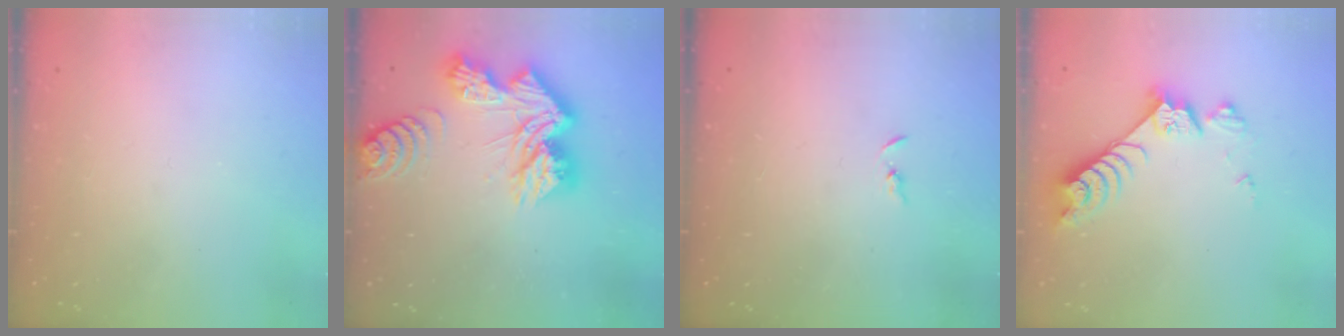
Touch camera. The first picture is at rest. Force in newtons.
{"total": 19.3, "press": 19.2, "slide": 1.6}
{"total": 2.1, "press": 2.1, "slide": 0.3}
{"total": 8.0, "press": 8.0, "slide": 0.9}